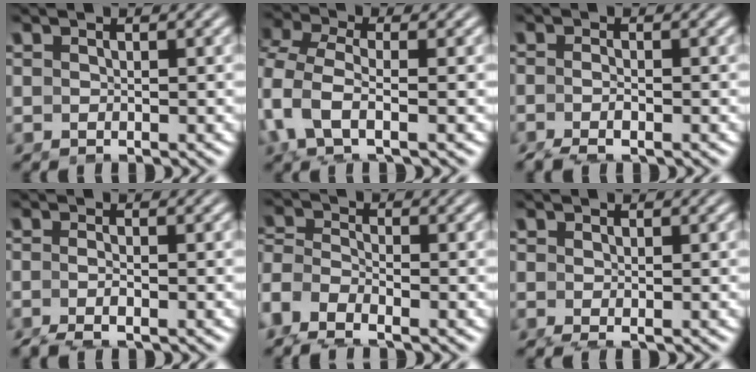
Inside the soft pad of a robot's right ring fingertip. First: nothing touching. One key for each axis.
{"total": 5.8, "fx": -0.7, "fy": 4.0, "fz": 4.2, "tx": -0.126, "ty": -0.033, "tz": 0.001}
{"total": 2.8, "fx": -1.9, "fy": 1.2, "fz": 1.7, "tx": -0.038, "ty": -0.012, "tz": -0.029}
{"total": 2.7, "fx": -1.9, "fy": 0.9, "fz": 1.8, "tx": -0.043, "ty": -0.015, "tz": -0.027}
{"total": 5.4, "fx": -2.2, "fy": 4.3, "fz": 2.4, "tx": -0.080, "ty": -0.028, "tz": -0.037}
{"total": 1.1, "fx": -0.5, "fy": 0.7, "fz": 0.7, "tx": -0.021, "ty": -0.014, "tz": -0.002}